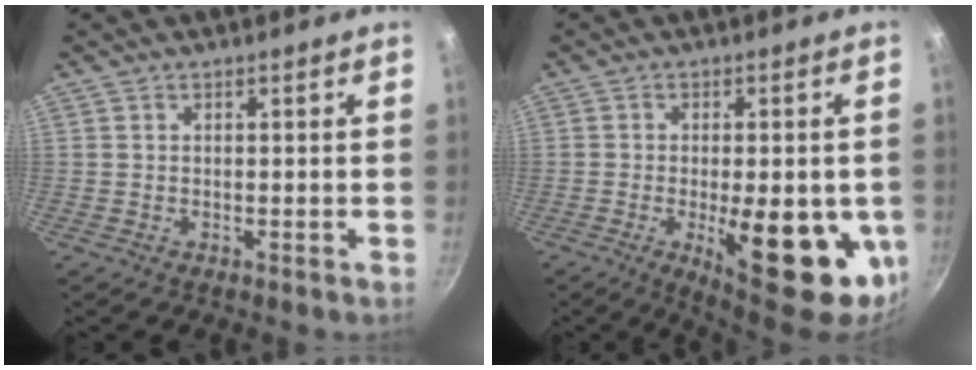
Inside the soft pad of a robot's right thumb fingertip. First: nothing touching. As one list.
[{"total": 19.2, "force": [-4.5, 7.1, 17.2], "torque": [-0.199, -0.010, -0.049]}]